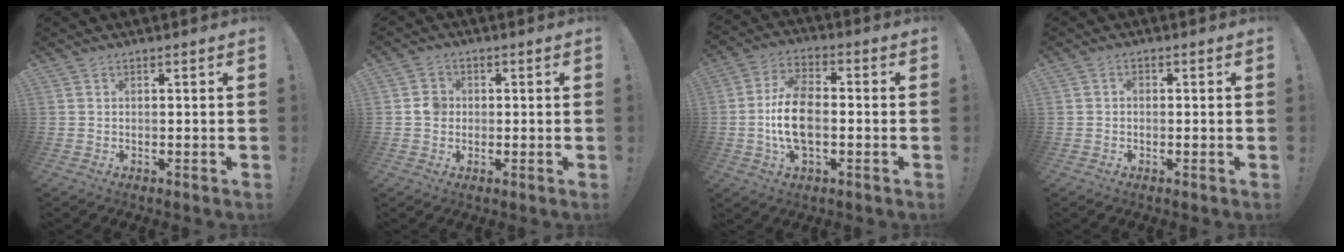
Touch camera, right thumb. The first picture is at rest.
{"total": 4.4, "force": [-0.2, 4.1, 1.6], "torque": [-0.018, 0.009, -0.005]}
{"total": 12.9, "force": [-2.2, 7.5, 10.3], "torque": [-0.205, 0.007, -0.040]}
{"total": 1.2, "force": [-0.6, 0.9, 0.6], "torque": [-0.013, 0.006, -0.011]}